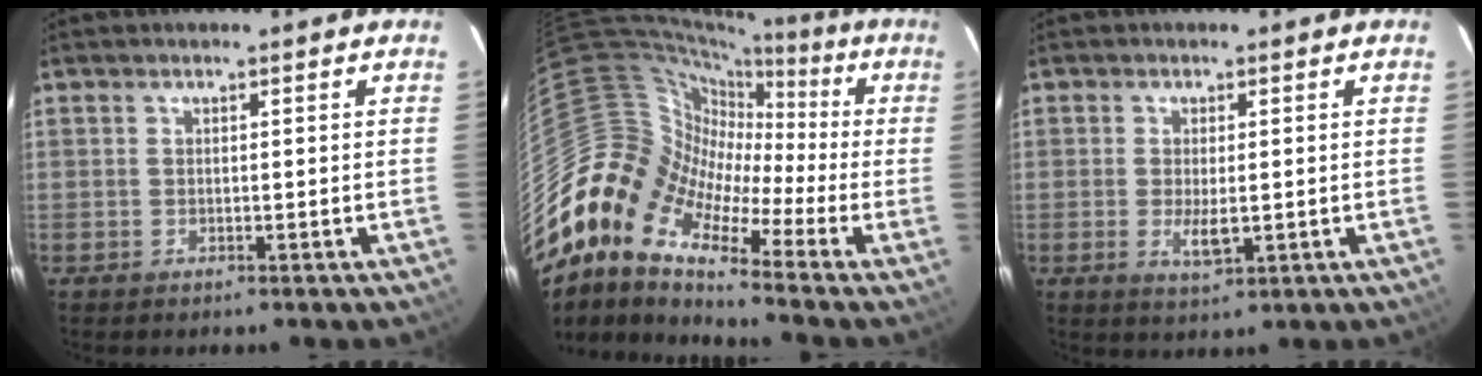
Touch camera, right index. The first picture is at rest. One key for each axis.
{"total": 11.8, "fx": -6.0, "fy": 7.4, "fz": 7.0, "tx": -0.115, "ty": 0.014, "tz": -0.146}
{"total": 4.2, "fx": -0.6, "fy": 1.7, "fz": 3.8, "tx": -0.071, "ty": -0.010, "tz": -0.007}